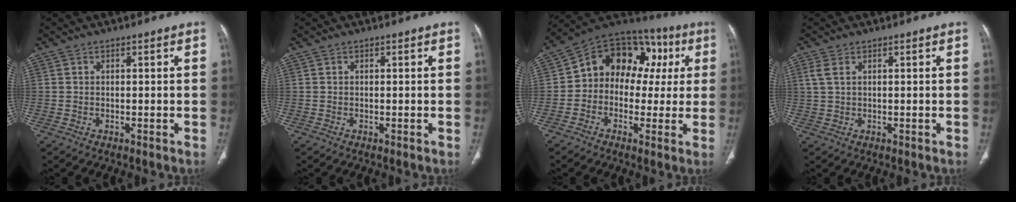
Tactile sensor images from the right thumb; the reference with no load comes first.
{"total": 0.0}
{"total": 16.1, "force": [2.0, 12.4, 10.0], "torque": [-0.090, 0.053, 0.020]}
{"total": 2.5, "force": [1.0, 1.4, 1.8], "torque": [-0.053, 0.009, 0.026]}